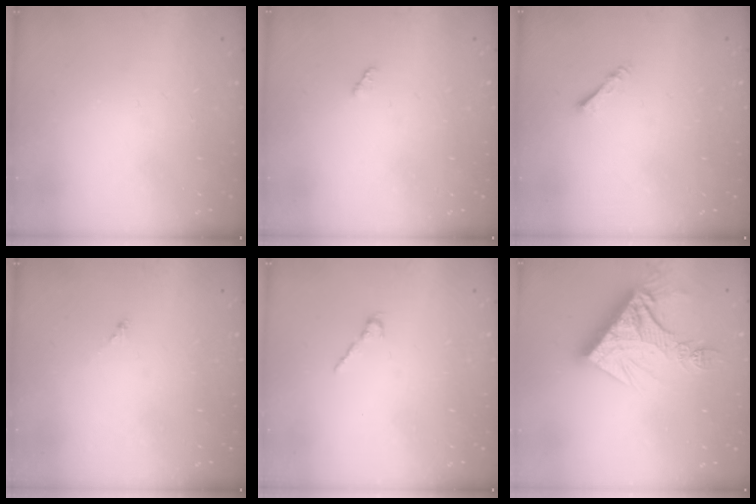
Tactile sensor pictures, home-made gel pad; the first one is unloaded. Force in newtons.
{"total": 2.8, "press": 2.8, "slide": 0.4}
{"total": 1.8, "press": 1.8, "slide": 0.1}
{"total": 0.0}
{"total": 2.1, "press": 2.0, "slide": 0.7}
{"total": 14.2, "press": 14.2, "slide": 1.2}